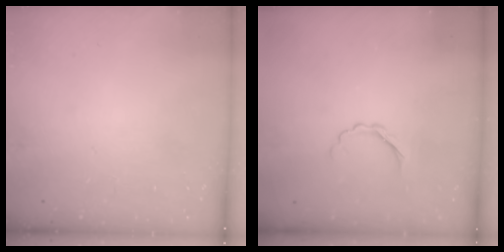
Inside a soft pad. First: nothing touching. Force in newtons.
{"total": 2.7, "press": 2.6, "slide": 0.8}